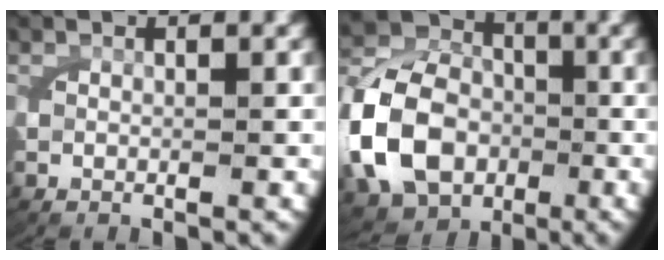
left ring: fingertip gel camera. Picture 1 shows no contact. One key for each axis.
{"total": 10.8, "fx": -1.8, "fy": 9.2, "fz": 5.3, "tx": -0.114, "ty": -0.024, "tz": -0.030}